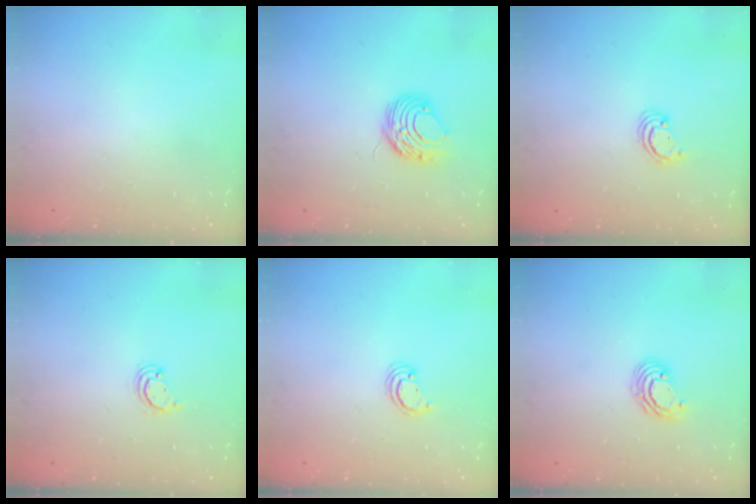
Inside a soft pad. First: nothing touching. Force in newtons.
{"total": 9.2, "press": 9.1, "slide": 0.8}
{"total": 2.3, "press": 2.3, "slide": 0.2}
{"total": 2.2, "press": 2.2, "slide": 0.3}
{"total": 2.6, "press": 2.6, "slide": 0.2}
{"total": 4.9, "press": 4.8, "slide": 0.2}